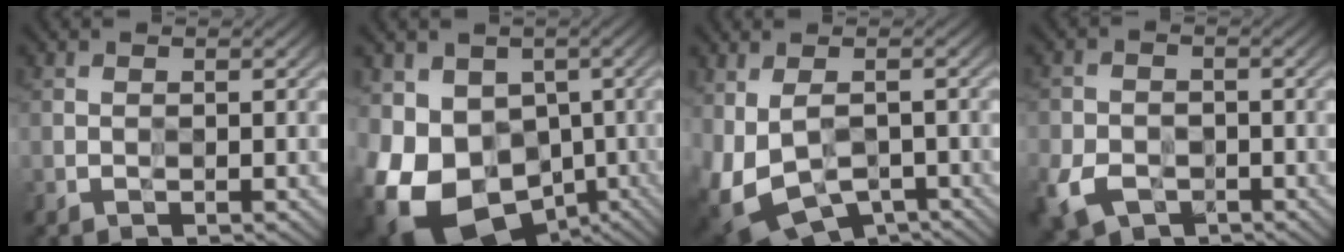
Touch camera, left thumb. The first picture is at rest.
{"total": 16.4, "force": [-5.1, 12.5, 9.3], "torque": [-0.212, -0.033, -0.065]}
{"total": 10.7, "force": [-3.3, 6.3, 8.0], "torque": [-0.180, -0.040, -0.035]}
{"total": 6.0, "force": [-3.1, 4.0, 3.2], "torque": [-0.080, -0.015, -0.061]}